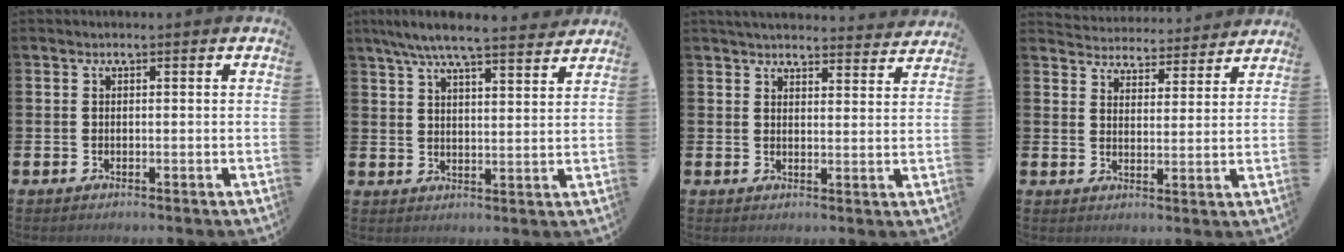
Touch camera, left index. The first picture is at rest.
{"total": 7.4, "force": [6.8, 0.5, 2.8], "torque": [-0.073, -0.030, 0.121]}
{"total": 4.5, "force": [4.4, 0.7, 0.6], "torque": [-0.021, -0.022, 0.080]}
{"total": 4.5, "force": [4.4, 0.8, -0.4], "torque": [-0.007, -0.038, 0.076]}